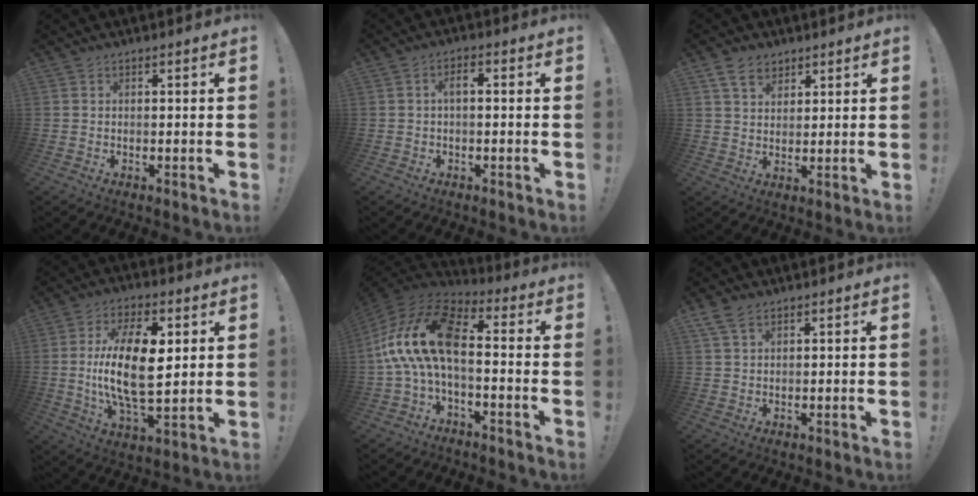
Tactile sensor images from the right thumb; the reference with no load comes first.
{"total": 2.7, "force": [-0.3, 1.0, 2.5], "torque": [-0.053, 0.013, -0.006]}
{"total": 7.5, "force": [4.6, 4.9, 3.2], "torque": [-0.056, -0.013, 0.089]}
{"total": 18.1, "force": [2.2, 8.4, 15.9], "torque": [-0.287, -0.012, 0.027]}
{"total": 18.3, "force": [1.0, 9.2, 15.8], "torque": [-0.306, 0.019, 0.027]}
{"total": 4.6, "force": [2.8, 2.3, 2.7], "torque": [-0.056, -0.005, 0.057]}